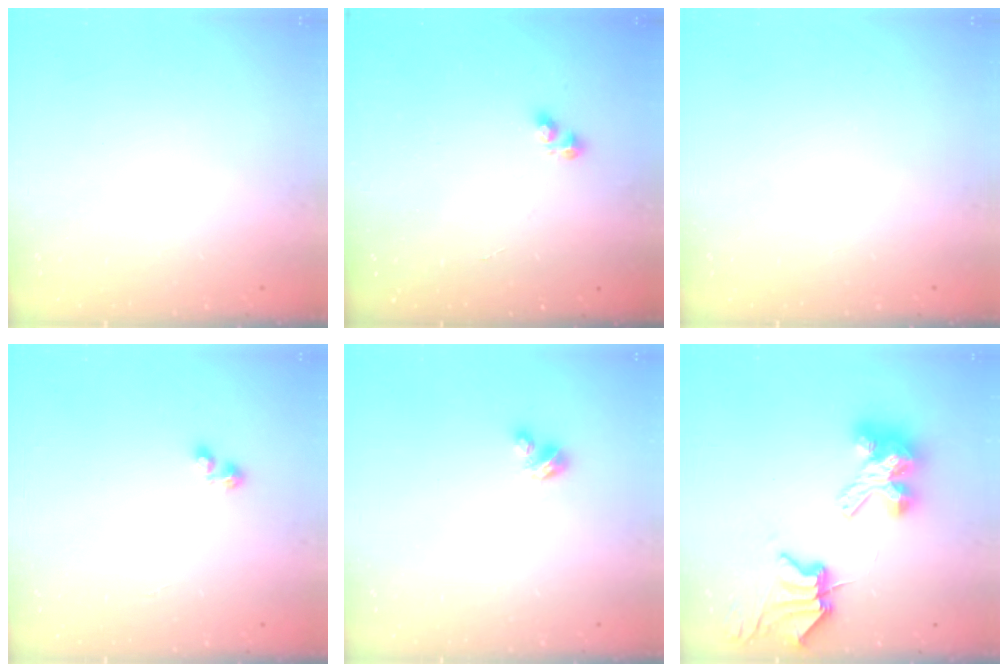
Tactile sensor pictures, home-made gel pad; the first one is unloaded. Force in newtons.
{"total": 3.2, "press": 3.2, "slide": 0.4}
{"total": 0.0}
{"total": 2.0, "press": 2.0, "slide": 0.2}
{"total": 3.2, "press": 3.2, "slide": 0.3}
{"total": 7.9, "press": 7.9, "slide": 0.9}